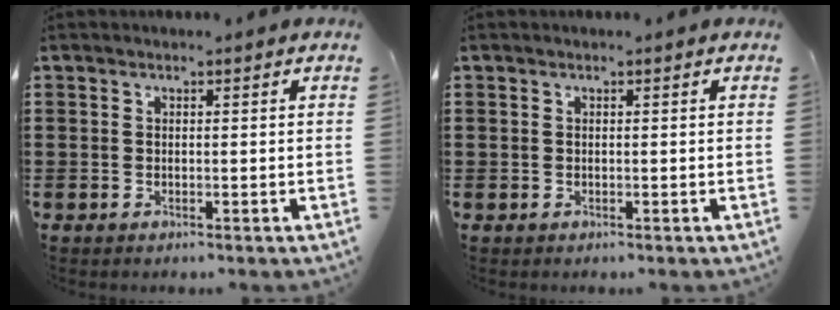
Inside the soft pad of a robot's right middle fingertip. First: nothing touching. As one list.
[{"total": 0.0}]